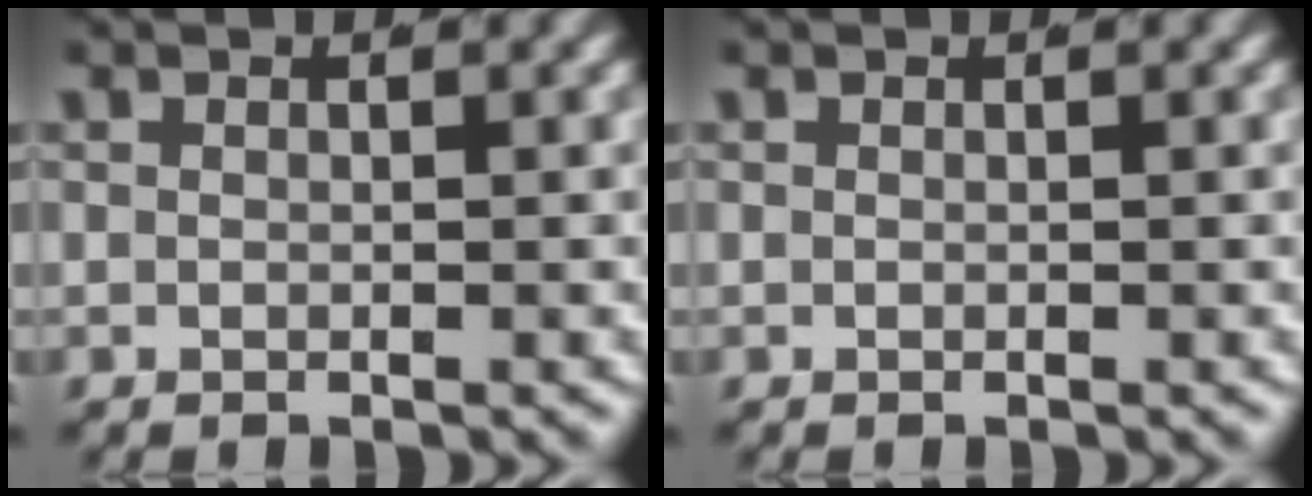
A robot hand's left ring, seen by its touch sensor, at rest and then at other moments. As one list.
[{"total": 0.0}]